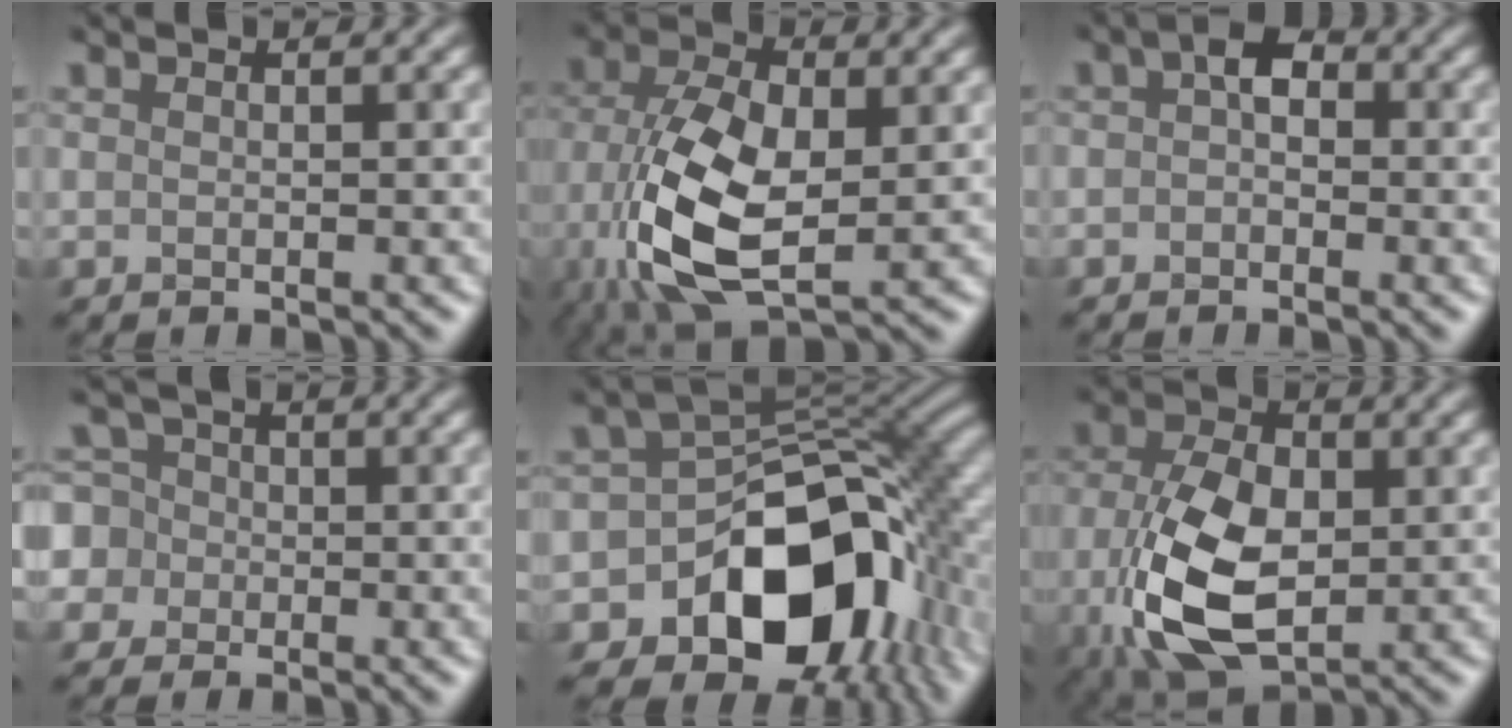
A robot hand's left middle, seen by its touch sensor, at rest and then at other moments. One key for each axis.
{"total": 10.5, "fx": -1.9, "fy": 5.9, "fz": 8.5, "tx": -0.197, "ty": -0.018, "tz": -0.034}
{"total": 1.5, "fx": -0.3, "fy": 0.9, "fz": 1.1, "tx": -0.021, "ty": 0.005, "tz": -0.015}
{"total": 6.2, "fx": -1.7, "fy": 5.8, "fz": 1.2, "tx": -0.033, "ty": 0.015, "tz": -0.066}
{"total": 14.0, "fx": -5.9, "fy": 9.1, "fz": 8.7, "tx": -0.122, "ty": -0.016, "tz": -0.099}
{"total": 9.3, "fx": -1.8, "fy": 5.4, "fz": 7.3, "tx": -0.169, "ty": -0.012, "tz": -0.036}